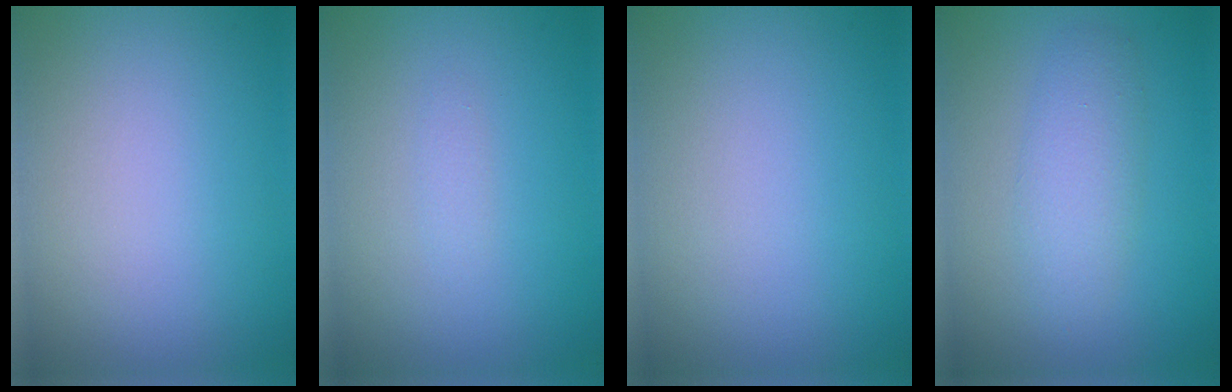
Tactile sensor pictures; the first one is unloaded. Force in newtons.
{"total": 0.7, "press": 0.7, "slide": 0.1}
{"total": 0.0}
{"total": 3.0, "press": 3.0, "slide": 0.1}